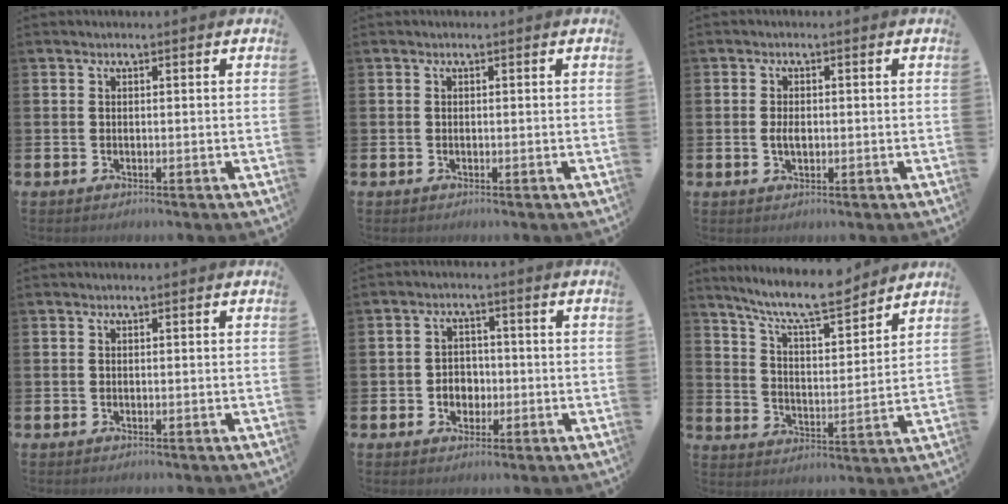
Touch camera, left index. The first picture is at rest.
{"total": 0.0}
{"total": 2.2, "force": [-0.1, 1.3, 1.8], "torque": [-0.023, 0.000, -0.006]}
{"total": 0.0}
{"total": 3.2, "force": [-0.7, 2.8, 1.2], "torque": [-0.020, 0.002, -0.021]}
{"total": 9.5, "force": [8.6, 1.2, 3.7], "torque": [-0.092, -0.056, 0.150]}